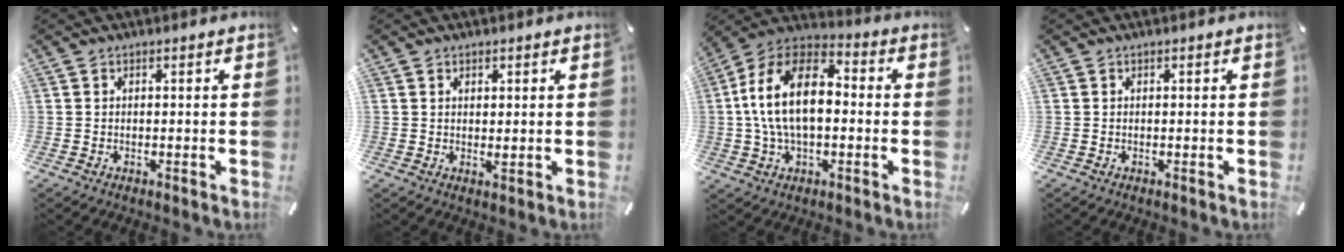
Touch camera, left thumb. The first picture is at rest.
{"total": 0.9, "force": [0.5, 0.6, 0.5], "torque": [-0.002, -0.002, 0.008]}
{"total": 16.4, "force": [-0.2, 10.2, 12.9], "torque": [-0.271, 0.018, -0.005]}
{"total": 0.0}